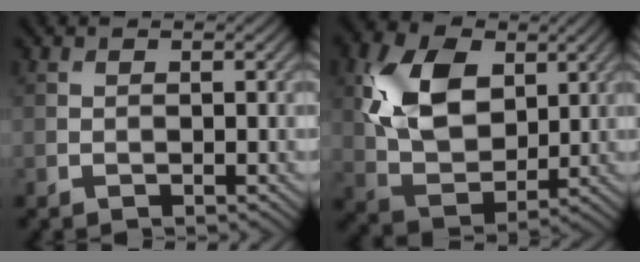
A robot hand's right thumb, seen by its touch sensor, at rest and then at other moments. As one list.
[{"total": 11.6, "force": [3.2, 7.6, 8.1], "torque": [-0.195, 0.008, 0.059]}]